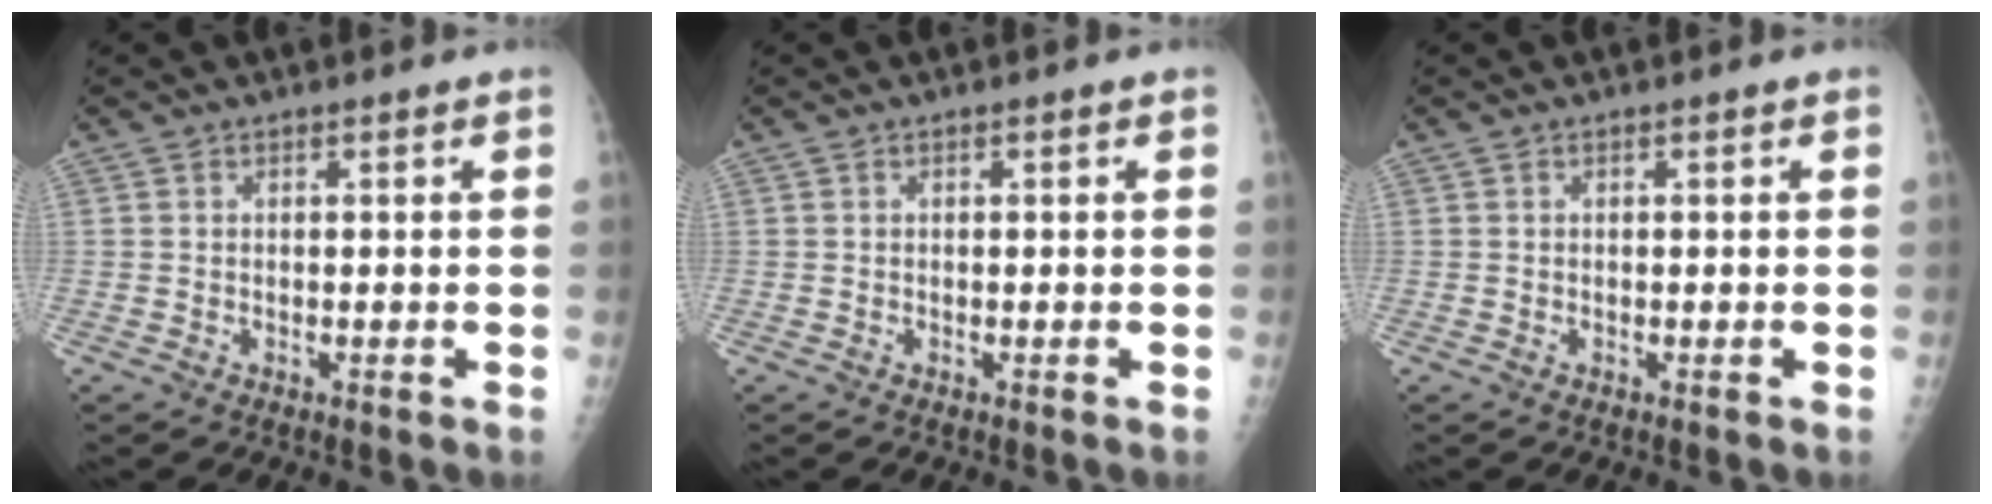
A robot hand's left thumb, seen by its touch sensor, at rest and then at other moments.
{"total": 0.0}
{"total": 0.0}